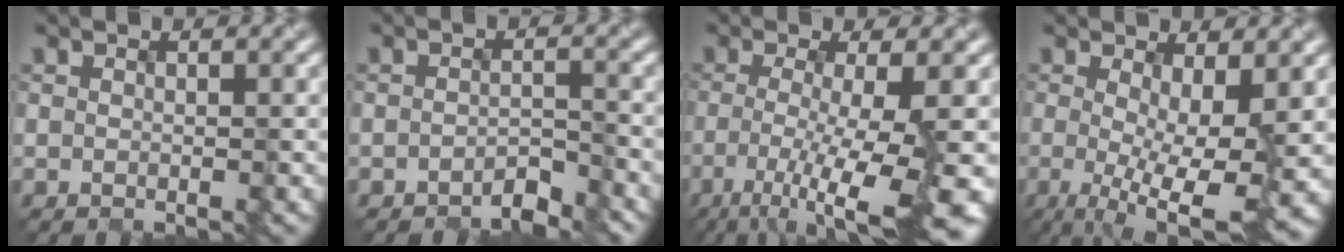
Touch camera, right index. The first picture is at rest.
{"total": 1.9, "force": [-1.8, 0.4, 0.5], "torque": [-0.009, 0.005, -0.031]}
{"total": 8.4, "force": [-2.2, 1.9, 7.8], "torque": [-0.112, -0.019, -0.034]}
{"total": 7.8, "force": [-0.5, 2.2, 7.5], "torque": [-0.111, -0.015, -0.002]}